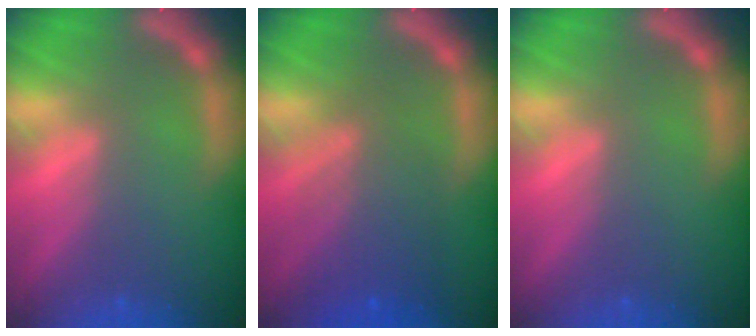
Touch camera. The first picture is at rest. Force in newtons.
{"total": 6.0}
{"total": 0.0}